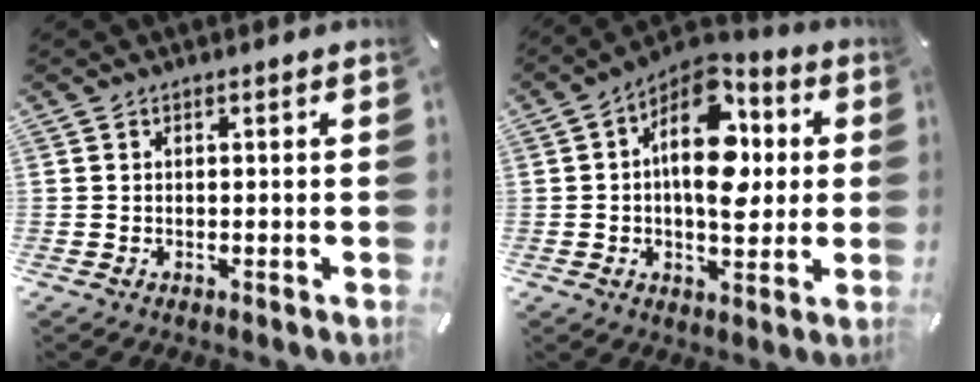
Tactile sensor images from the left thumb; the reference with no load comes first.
{"total": 16.2, "force": [2.6, 9.7, 12.7], "torque": [-0.198, -0.021, 0.043]}